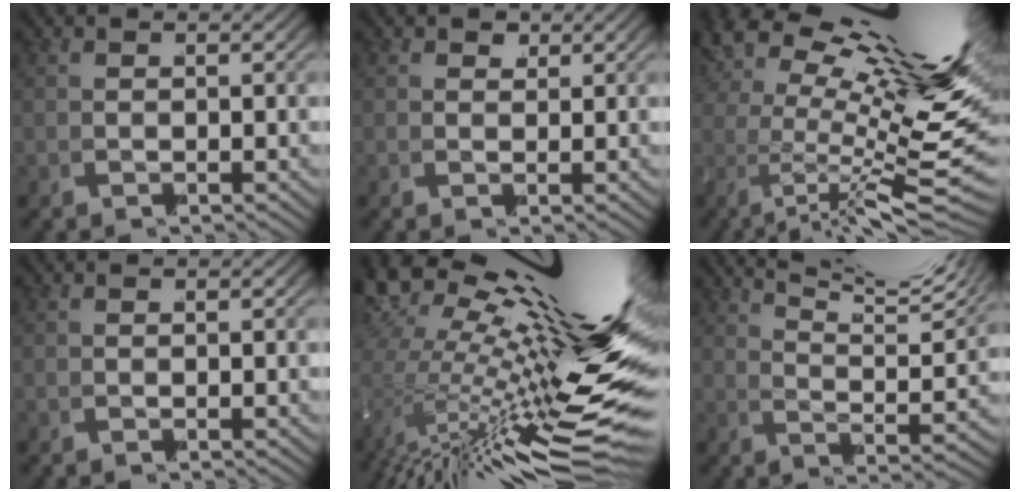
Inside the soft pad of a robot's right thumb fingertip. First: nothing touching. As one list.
[{"total": 0.9, "force": [0.9, 0.2, -0.2], "torque": [0.007, -0.003, 0.018]}, {"total": 11.7, "force": [3.4, 5.1, 9.9], "torque": [-0.125, 0.003, 0.045]}, {"total": 0.0}, {"total": 16.0, "force": [1.5, 7.9, 13.8], "torque": [-0.208, -0.033, 0.033]}, {"total": 9.9, "force": [7.9, 2.5, 5.3], "torque": [-0.055, 0.035, 0.106]}]